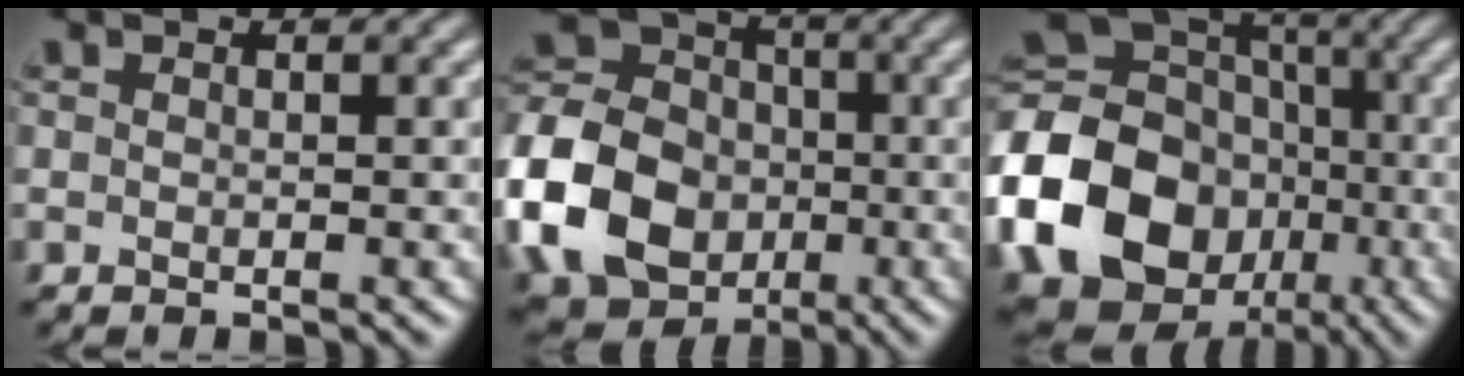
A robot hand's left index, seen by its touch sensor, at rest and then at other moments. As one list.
[{"total": 12.1, "force": [-3.1, 9.8, 6.4], "torque": [-0.156, 0.004, -0.079]}, {"total": 21.7, "force": [-5.9, 18.4, 9.9], "torque": [-0.218, -0.029, -0.128]}]